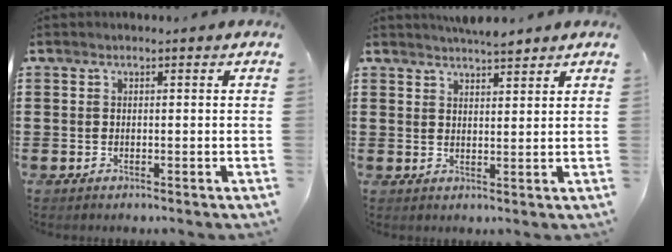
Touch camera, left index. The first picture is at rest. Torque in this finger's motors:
{"motor_torque": [0.19, -0.25, 0.05, 0.02]}